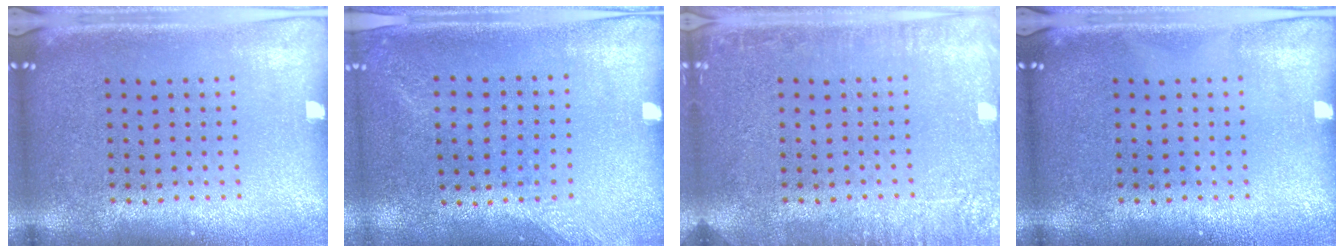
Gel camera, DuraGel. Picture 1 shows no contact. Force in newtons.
{"total": 1.4, "press": 1.0, "slide": 0.9}
{"total": 2.9, "press": 2.9, "slide": 0.4}
{"total": 0.0}